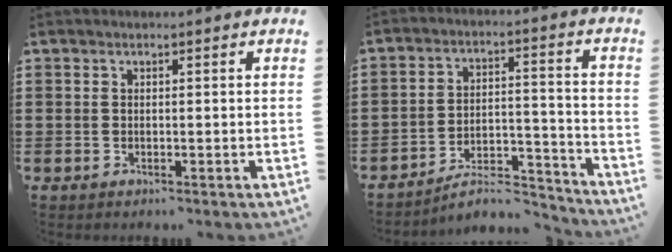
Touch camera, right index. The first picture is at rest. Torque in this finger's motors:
{"motor_torque": [-1.17, 0.97, -1.06, -0.21]}